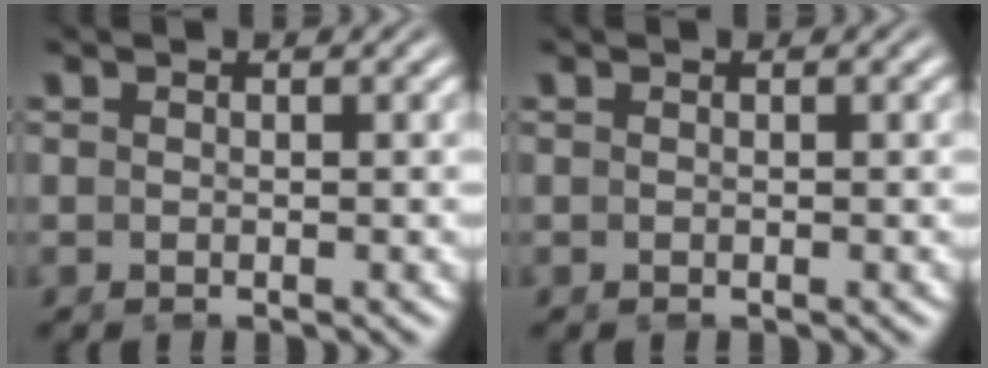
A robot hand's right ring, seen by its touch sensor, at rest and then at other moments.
{"total": 0.0}